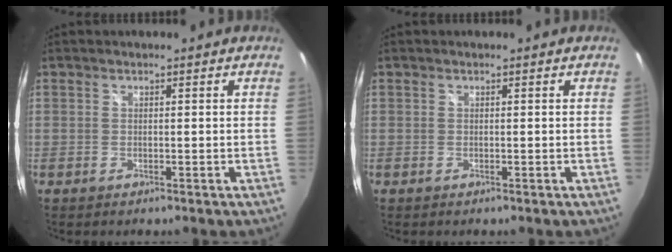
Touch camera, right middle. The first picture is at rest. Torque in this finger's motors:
{"motor_torque": [0.00, 0.00, 0.00, 0.00]}